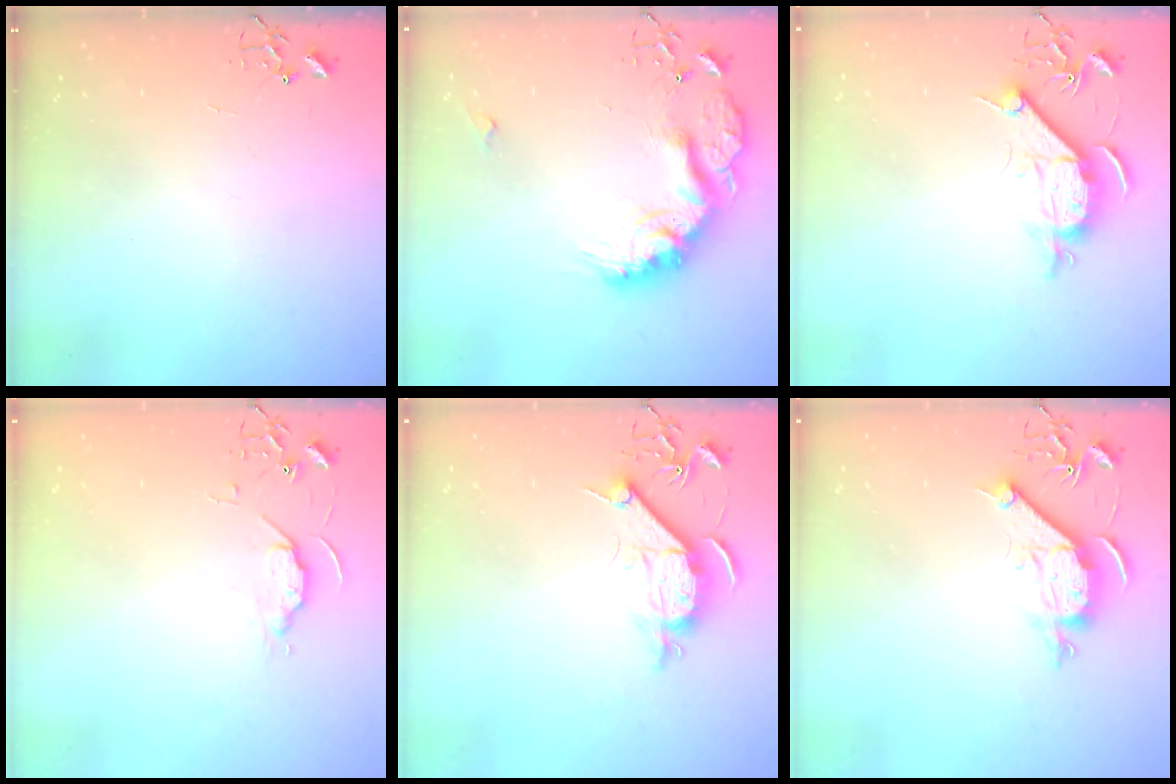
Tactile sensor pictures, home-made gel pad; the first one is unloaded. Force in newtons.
{"total": 19.5, "press": 19.5, "slide": 1.0}
{"total": 9.3, "press": 9.2, "slide": 1.1}
{"total": 5.7, "press": 5.6, "slide": 0.8}
{"total": 9.3, "press": 9.2, "slide": 1.1}
{"total": 10.4, "press": 10.4, "slide": 0.9}